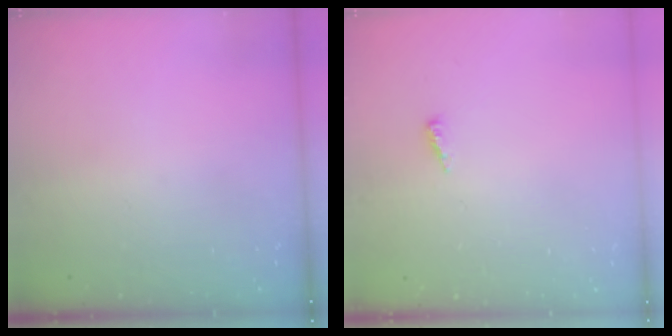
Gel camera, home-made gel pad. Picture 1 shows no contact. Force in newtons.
{"total": 2.5, "press": 2.5, "slide": 0.2}